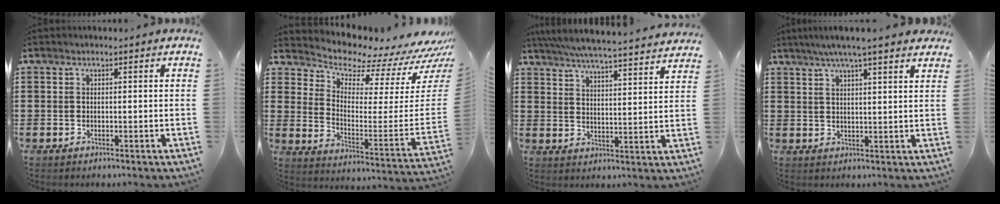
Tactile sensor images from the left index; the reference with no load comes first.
{"total": 5.8, "force": [5.5, 1.3, 1.3], "torque": [-0.047, -0.075, 0.087]}
{"total": 5.7, "force": [5.4, -0.4, 1.6], "torque": [-0.054, -0.039, 0.092]}
{"total": 5.1, "force": [4.2, 0.0, 3.0], "torque": [-0.068, -0.004, 0.073]}